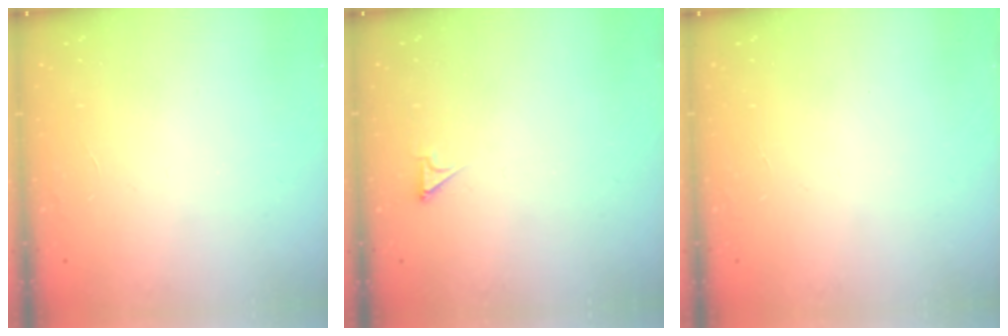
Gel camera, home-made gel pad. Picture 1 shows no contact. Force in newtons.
{"total": 2.2, "press": 2.2, "slide": 0.3}
{"total": 0.0}